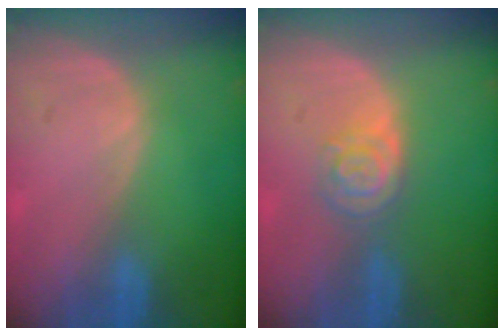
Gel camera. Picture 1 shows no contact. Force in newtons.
{"total": 4.2, "press": 3.8, "slide": 1.8}